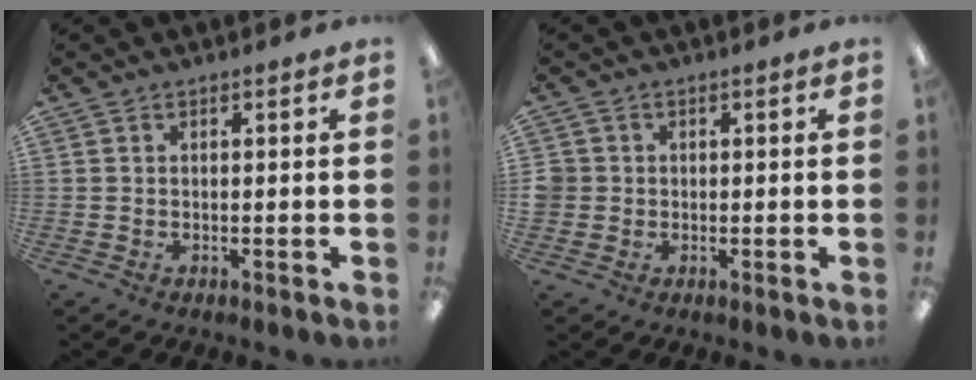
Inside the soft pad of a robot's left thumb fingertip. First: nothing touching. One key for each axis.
{"total": 2.6, "fx": 0.1, "fy": 2.6, "fz": 0.5, "tx": -0.011, "ty": 0.005, "tz": 0.002}